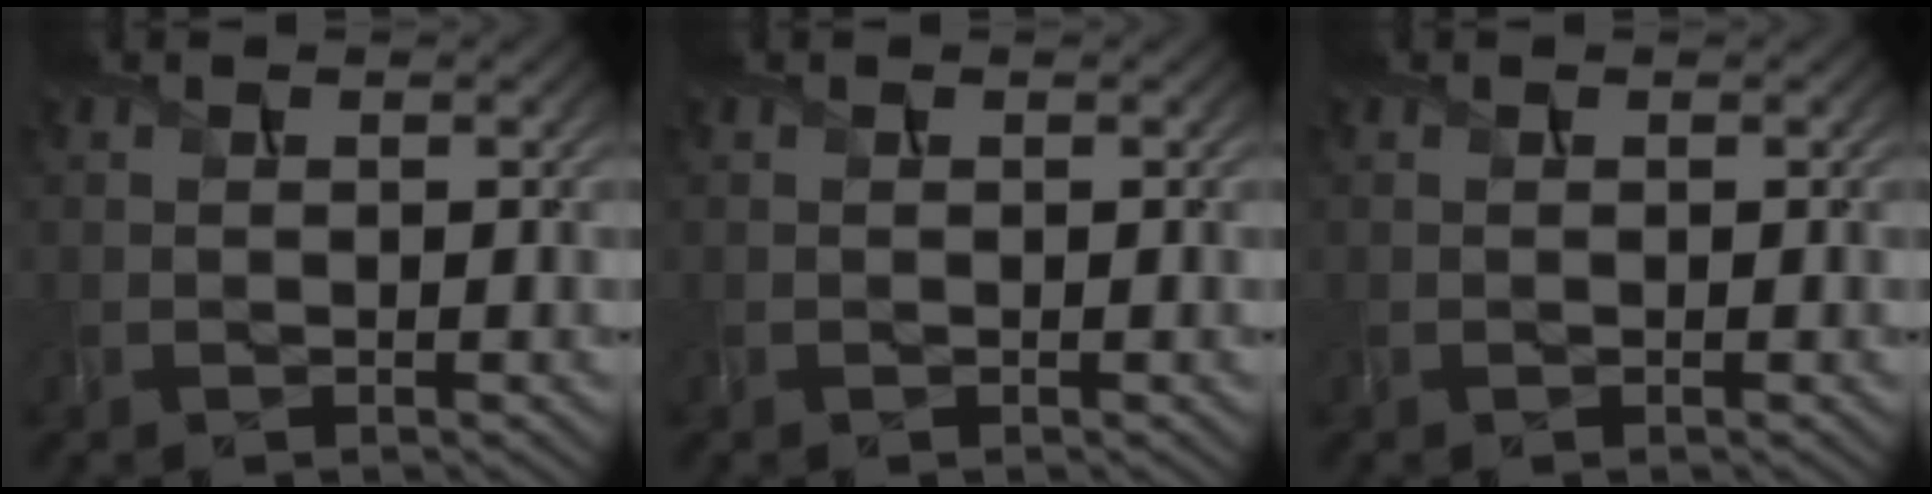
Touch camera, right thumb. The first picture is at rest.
{"total": 0.0}
{"total": 0.0}